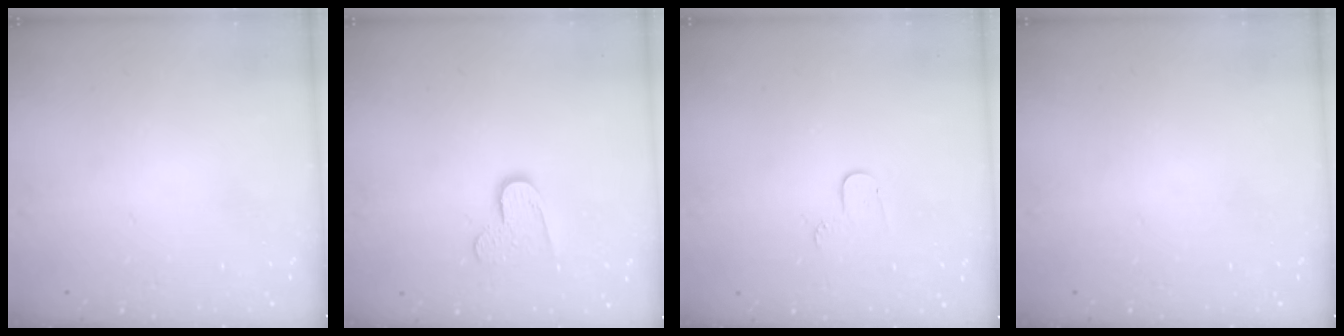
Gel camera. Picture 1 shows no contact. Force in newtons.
{"total": 8.0, "press": 8.0, "slide": 0.6}
{"total": 3.5, "press": 3.5, "slide": 0.4}
{"total": 0.0}